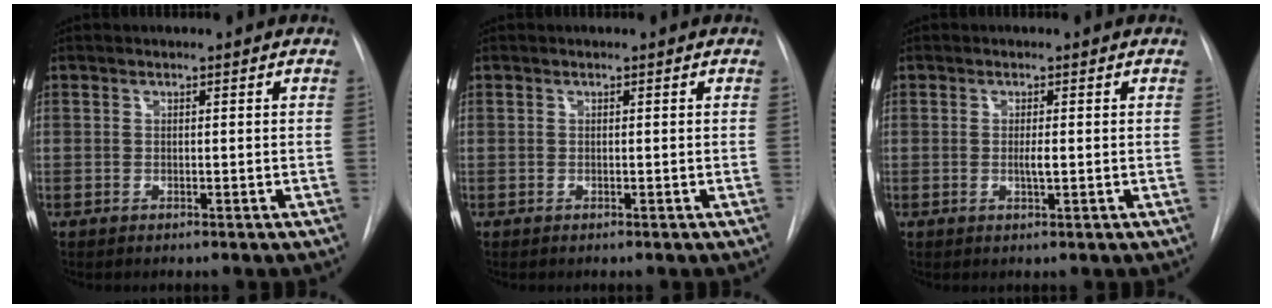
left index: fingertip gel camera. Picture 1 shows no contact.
{"total": 0.0}
{"total": 1.2, "force": [0.0, 0.1, 1.2], "torque": [-0.023, -0.003, 0.002]}